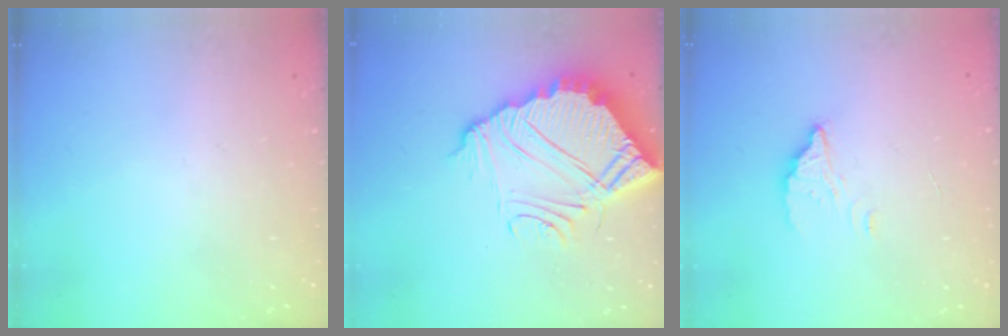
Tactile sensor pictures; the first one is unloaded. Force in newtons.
{"total": 12.8, "press": 12.8, "slide": 1.0}
{"total": 2.6, "press": 2.6, "slide": 0.2}